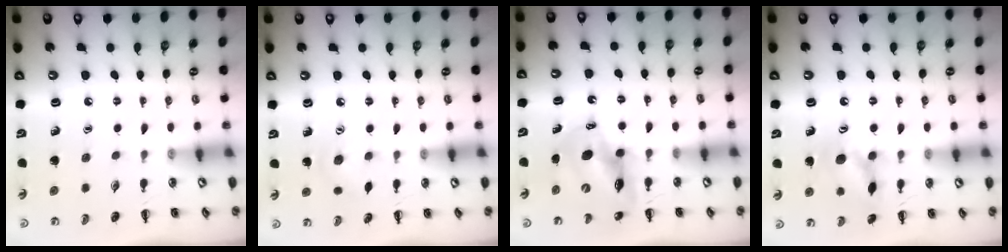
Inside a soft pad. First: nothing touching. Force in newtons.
{"total": 5.7, "press": 5.5, "slide": 1.5}
{"total": 11.0, "press": 10.6, "slide": 2.9}
{"total": 11.6, "press": 11.6, "slide": 0.8}